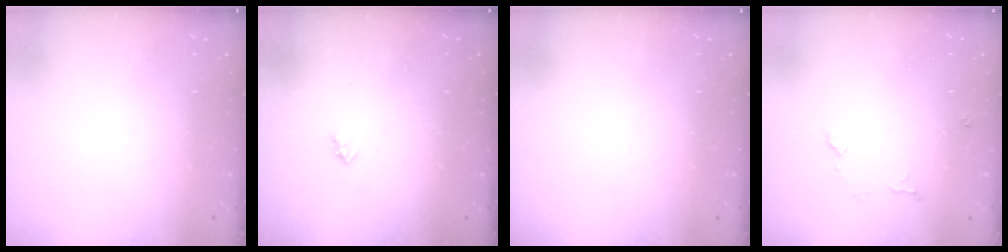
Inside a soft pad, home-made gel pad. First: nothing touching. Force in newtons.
{"total": 2.0, "press": 2.0, "slide": 0.3}
{"total": 0.0}
{"total": 6.8, "press": 6.8, "slide": 0.4}